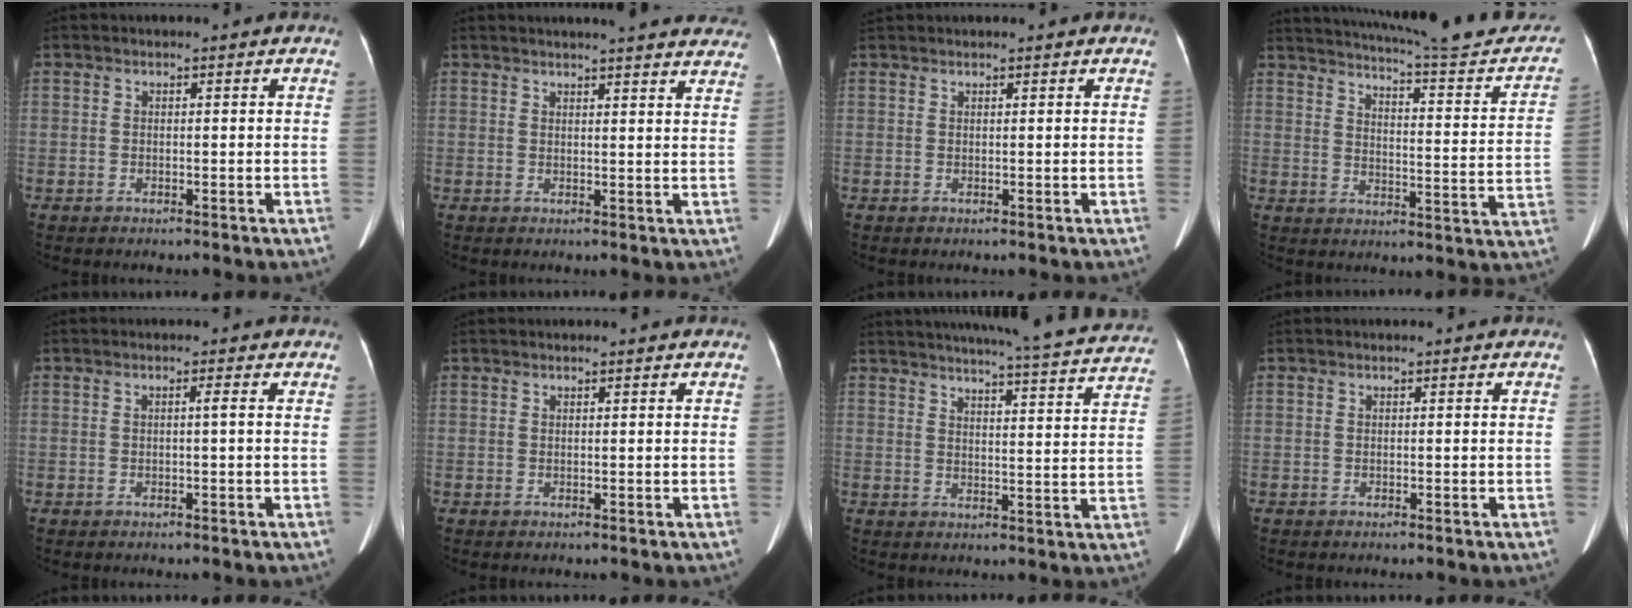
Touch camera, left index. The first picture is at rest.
{"total": 17.8, "force": [16.2, 2.2, 7.0], "torque": [-0.080, -0.010, 0.179]}
{"total": 2.6, "force": [2.4, 0.1, 0.9], "torque": [-0.010, 0.033, 0.040]}
{"total": 23.1, "force": [20.8, 1.9, 9.9], "torque": [-0.137, -0.048, 0.259]}
{"total": 0.8, "force": [0.0, -0.2, 0.8], "torque": [-0.010, 0.003, 0.000]}
{"total": 0.6, "force": [0.6, 0.0, 0.2], "torque": [-0.006, 0.006, 0.012]}
{"total": 24.6, "force": [22.7, 1.2, 9.4], "torque": [-0.138, -0.041, 0.270]}
{"total": 0.0}